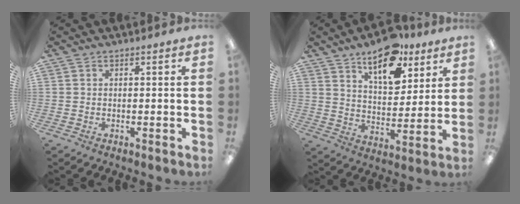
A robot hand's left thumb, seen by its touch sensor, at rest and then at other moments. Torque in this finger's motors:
{"motor_torque": [0.19, 0.53, 1.11, -1.66, 0.05]}